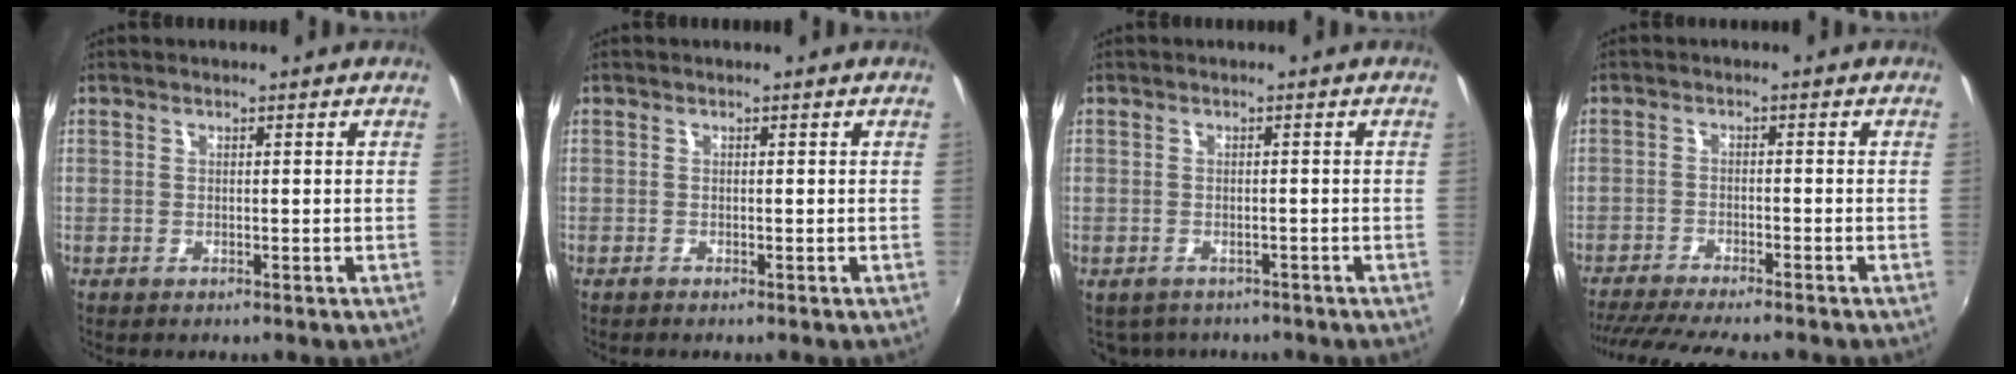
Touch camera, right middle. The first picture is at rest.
{"total": 0.0}
{"total": 4.1, "force": [-3.1, 2.4, 1.4], "torque": [-0.034, -0.016, -0.037]}
{"total": 12.7, "force": [-11.0, 2.8, 5.6], "torque": [-0.125, -0.024, -0.168]}